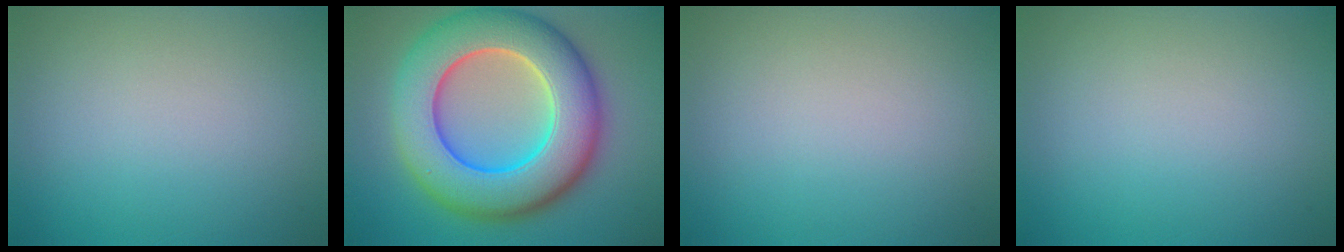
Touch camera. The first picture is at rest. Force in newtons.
{"total": 12.7, "press": 12.7, "slide": 0.8}
{"total": 0.0}
{"total": 0.0}